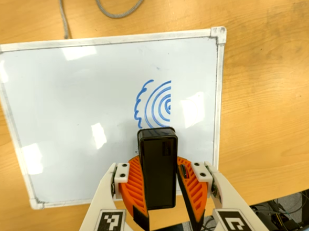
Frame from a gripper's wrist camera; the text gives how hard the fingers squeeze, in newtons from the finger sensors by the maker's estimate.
{"total": 7.7, "left": 8.6, "right": 6.7}